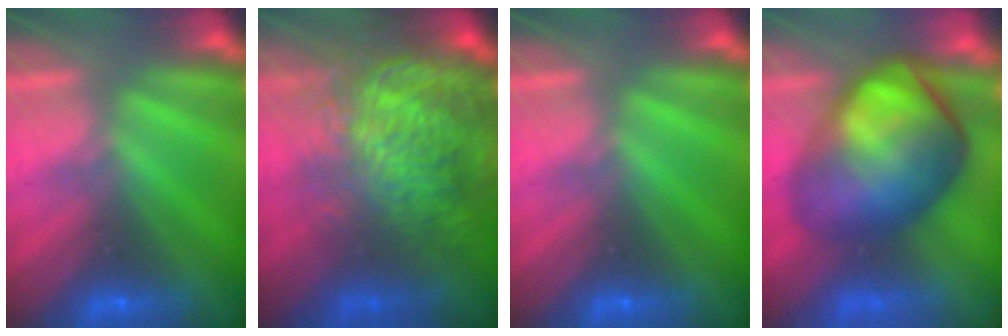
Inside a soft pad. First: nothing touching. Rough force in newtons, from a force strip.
{"total": 13.2}
{"total": 0.0}
{"total": 7.1}